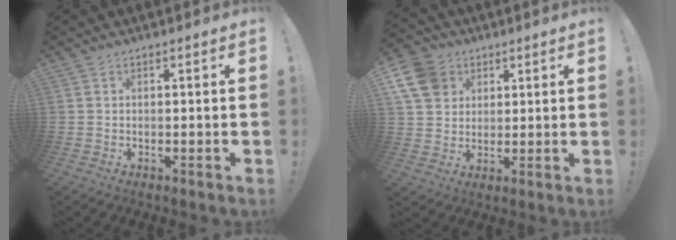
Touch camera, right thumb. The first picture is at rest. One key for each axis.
{"total": 12.5, "fx": 4.9, "fy": 10.5, "fz": 4.8, "tx": -0.075, "ty": -0.024, "tz": 0.100}